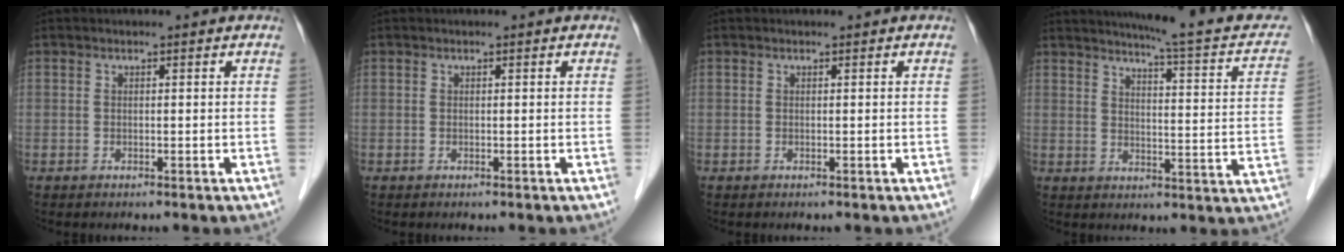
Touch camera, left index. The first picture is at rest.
{"total": 0.0}
{"total": 0.0}
{"total": 16.4, "force": [14.0, 1.7, 8.5], "torque": [-0.107, -0.024, 0.156]}